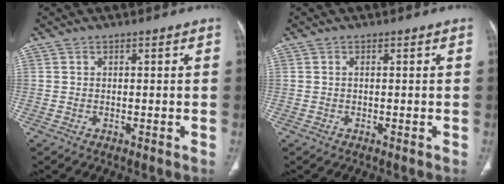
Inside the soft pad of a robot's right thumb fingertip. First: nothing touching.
{"total": 0.0}